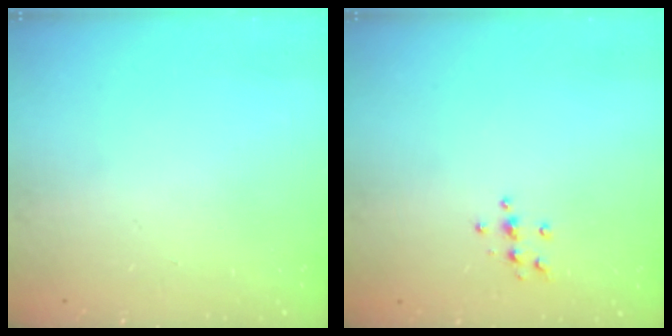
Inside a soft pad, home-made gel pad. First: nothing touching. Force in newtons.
{"total": 3.9, "press": 3.8, "slide": 0.4}